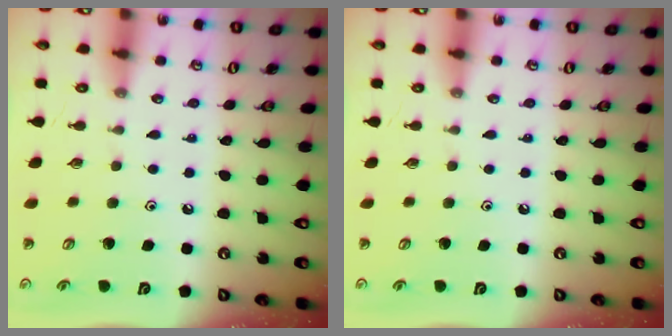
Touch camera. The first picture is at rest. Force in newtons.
{"total": 0.0}